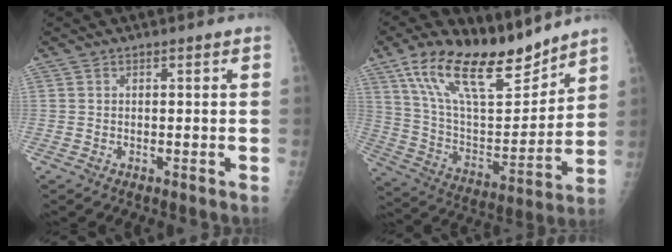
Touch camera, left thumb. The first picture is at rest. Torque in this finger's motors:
{"motor_torque": [0.34, 0.30, 1.23, -1.54, 0.22]}